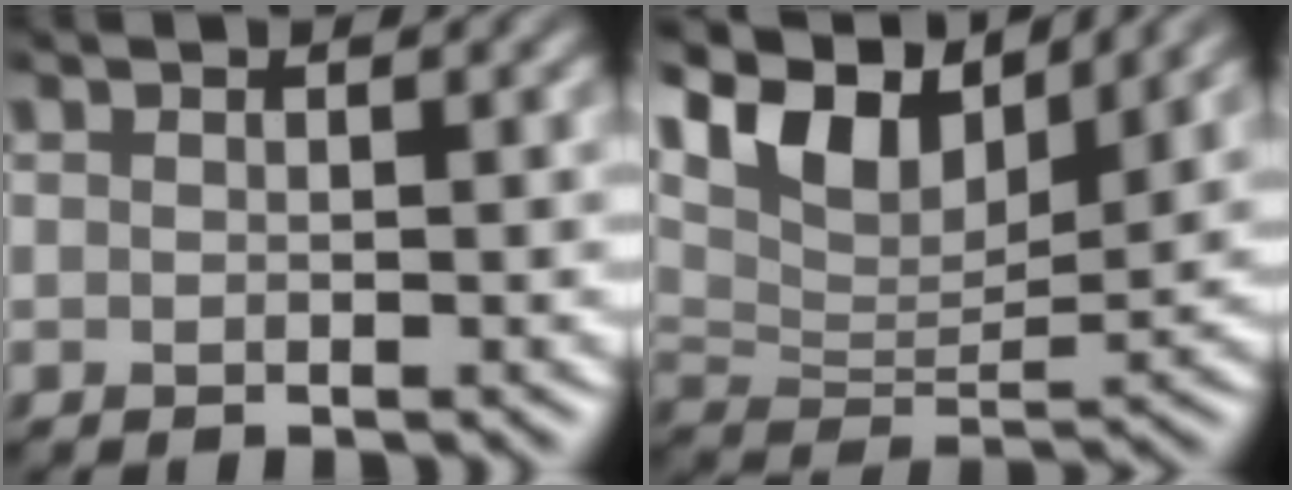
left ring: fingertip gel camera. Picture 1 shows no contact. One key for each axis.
{"total": 9.9, "fx": 6.5, "fy": 3.9, "fz": 6.3, "tx": -0.127, "ty": 0.018, "tz": 0.117}